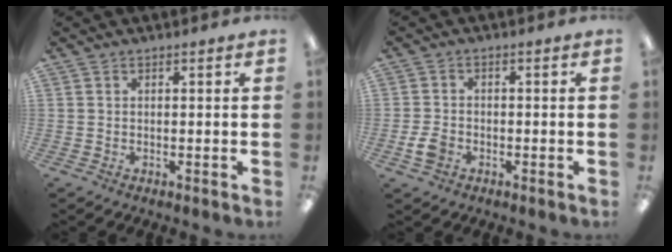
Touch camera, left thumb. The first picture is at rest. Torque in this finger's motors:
{"motor_torque": [-0.08, 0.14, 0.02, -0.03, 0.00]}